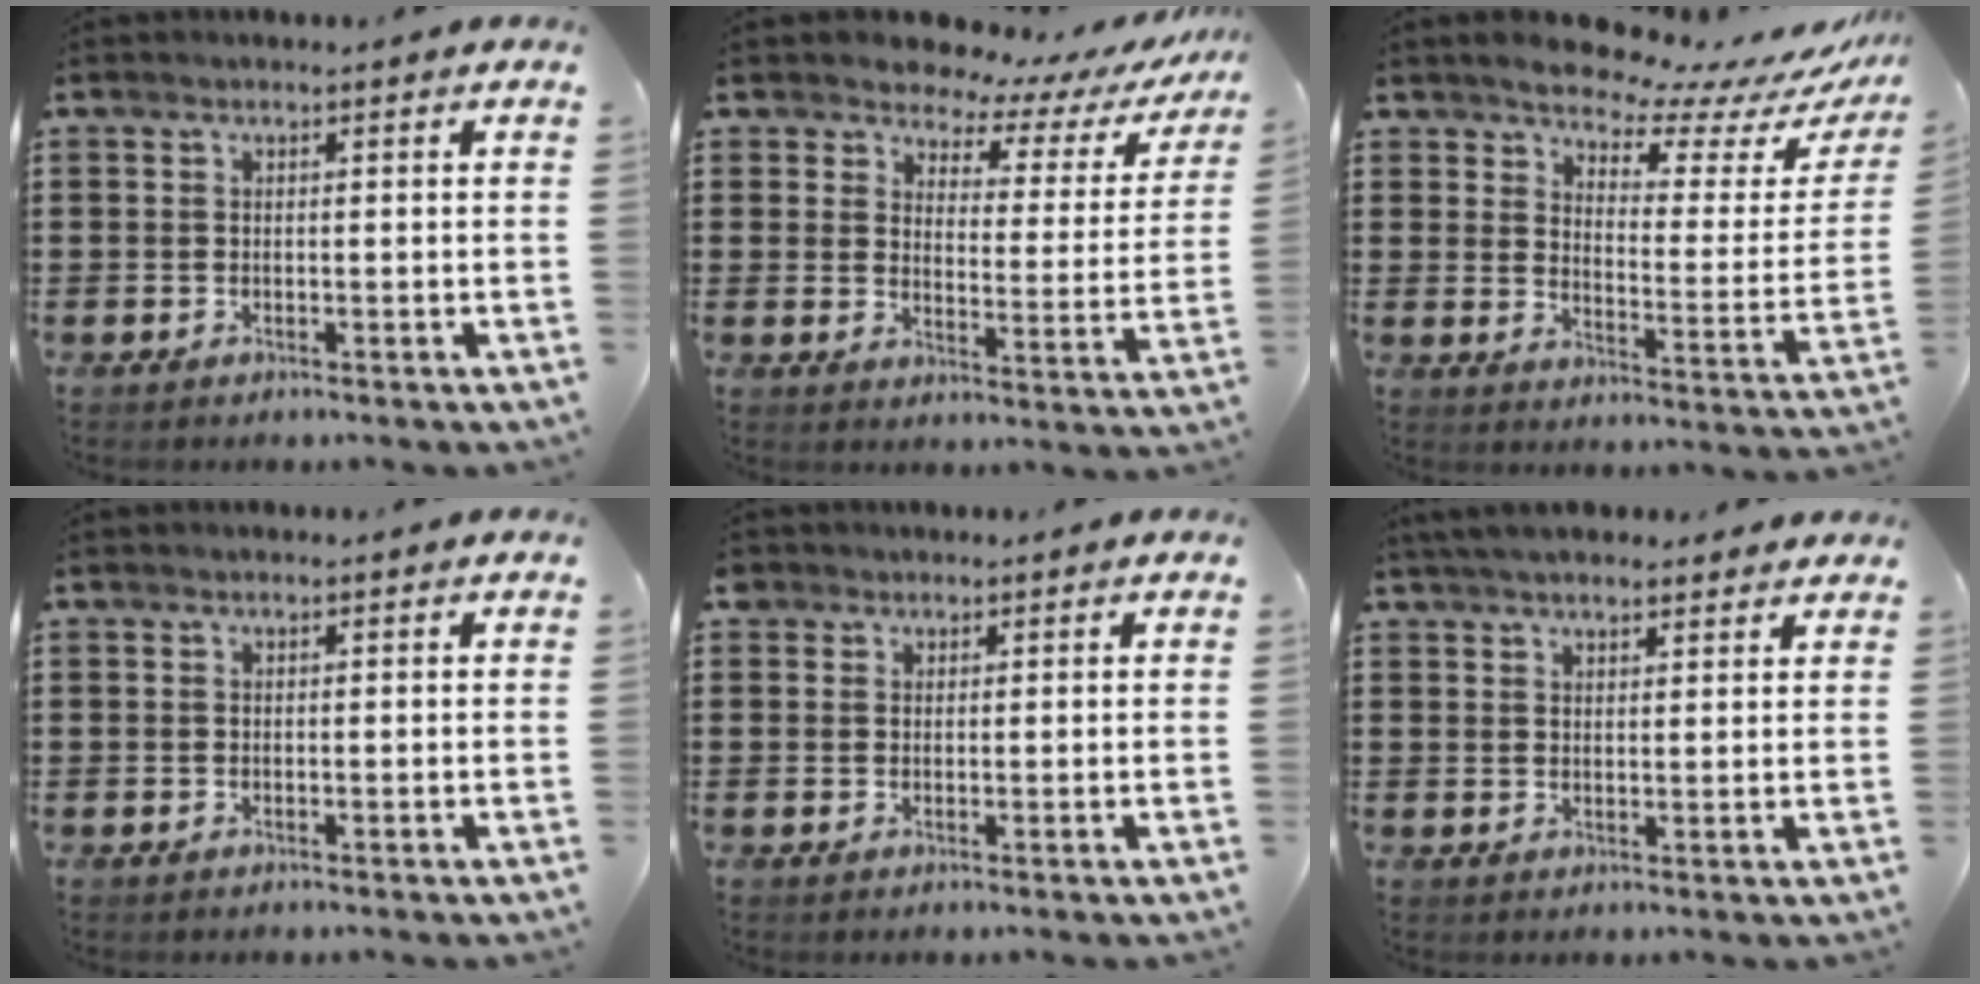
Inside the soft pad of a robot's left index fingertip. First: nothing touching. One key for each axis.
{"total": 5.0, "fx": 4.6, "fy": 1.7, "fz": 0.9, "tx": -0.041, "ty": -0.036, "tz": 0.076}
{"total": 6.5, "fx": 6.3, "fy": 0.7, "fz": 1.1, "tx": -0.042, "ty": -0.055, "tz": 0.107}
{"total": 0.0}
{"total": 1.4, "fx": 1.0, "fy": 1.0, "fz": 0.1, "tx": -0.006, "ty": 0.006, "tz": 0.020}
{"total": 3.9, "fx": 3.7, "fy": 0.9, "fz": 1.0, "tx": -0.029, "ty": -0.002, "tz": 0.070}